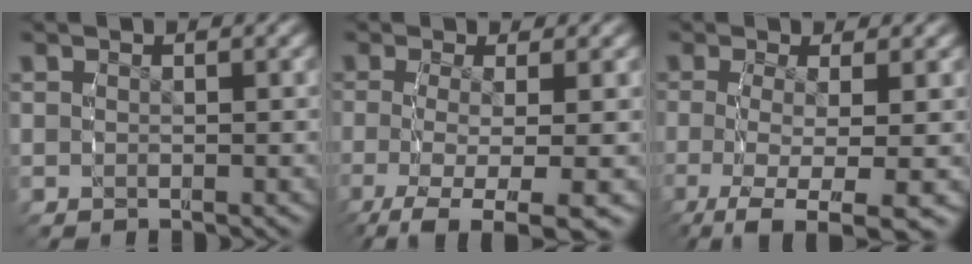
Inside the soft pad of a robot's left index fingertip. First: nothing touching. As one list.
[{"total": 9.3, "force": [-6.7, 3.0, 5.6], "torque": [-0.114, -0.057, -0.075]}, {"total": 9.2, "force": [-6.5, 2.9, 5.8], "torque": [-0.119, -0.057, -0.072]}]